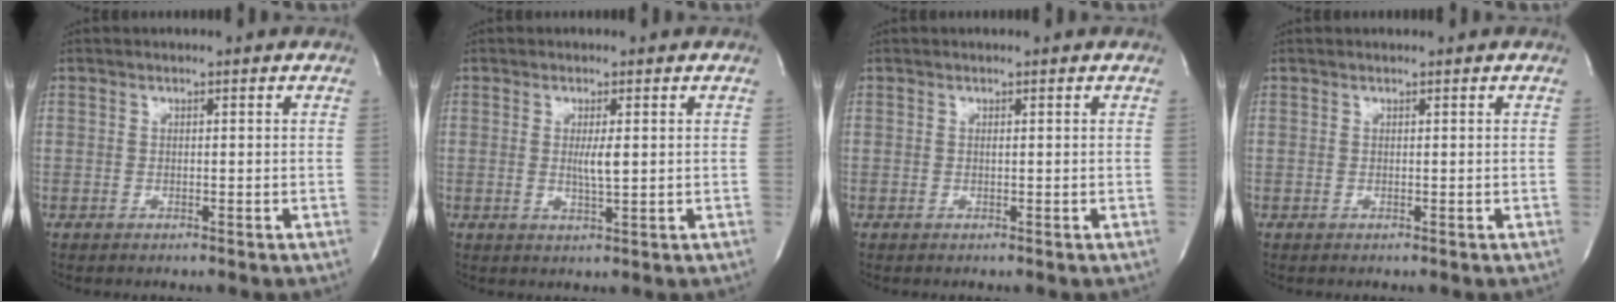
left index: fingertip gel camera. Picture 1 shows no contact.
{"total": 2.6, "force": [0.0, 0.1, 2.6], "torque": [-0.051, -0.009, 0.001]}
{"total": 0.0}
{"total": 0.0}